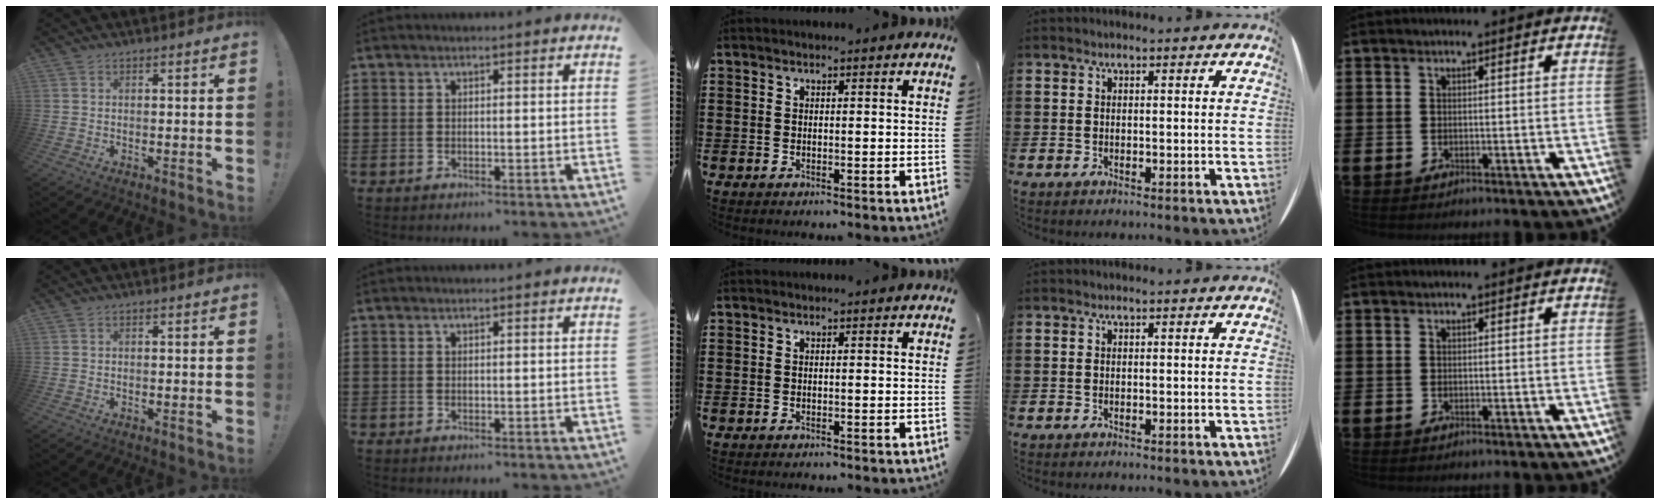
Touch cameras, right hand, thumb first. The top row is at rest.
{}